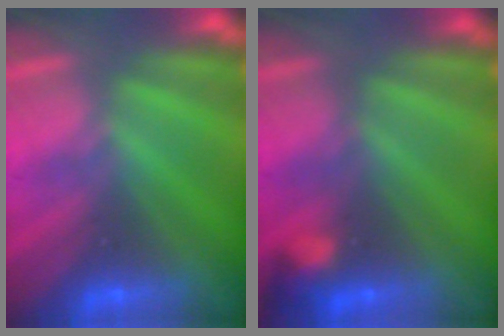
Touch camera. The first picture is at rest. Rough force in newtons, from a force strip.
{"total": 3.2}